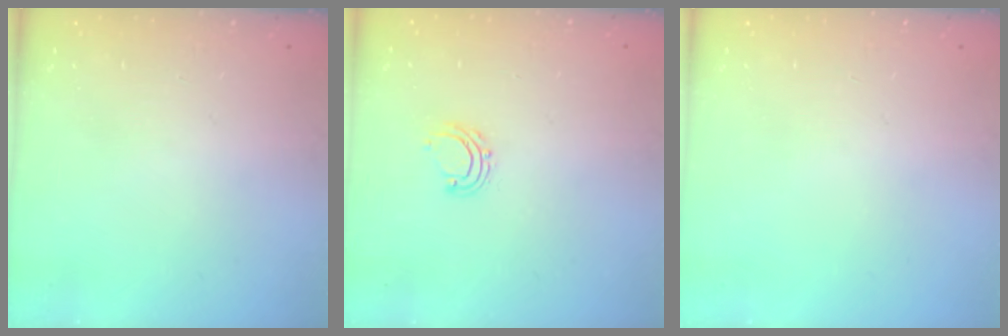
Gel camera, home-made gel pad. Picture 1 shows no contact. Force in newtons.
{"total": 5.4, "press": 5.3, "slide": 0.7}
{"total": 0.0}